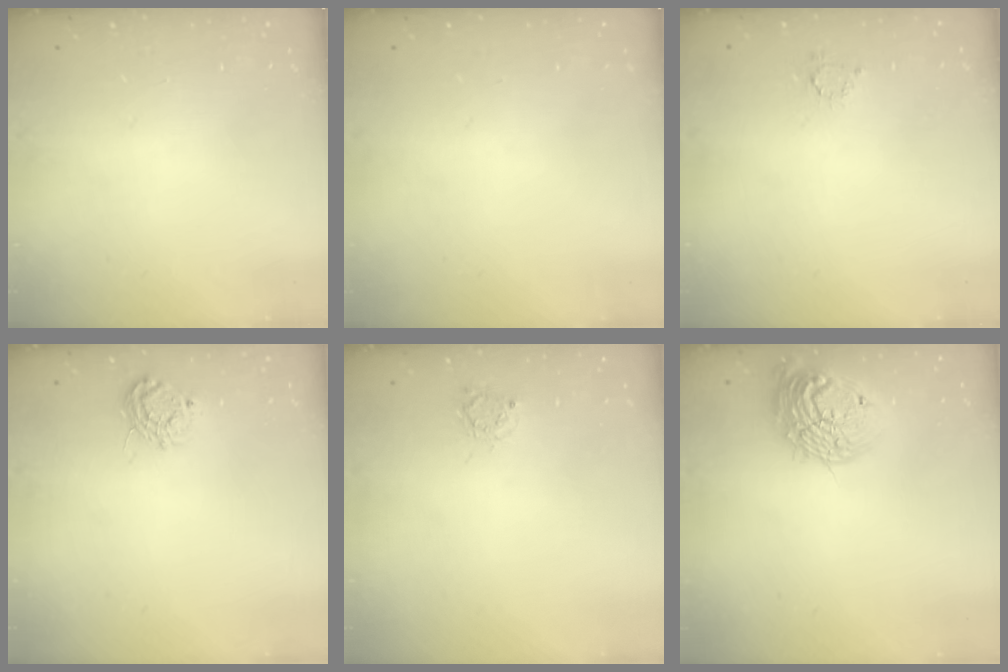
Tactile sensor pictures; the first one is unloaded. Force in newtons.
{"total": 0.0}
{"total": 2.7, "press": 2.7, "slide": 0.4}
{"total": 7.5, "press": 7.5, "slide": 0.4}
{"total": 2.8, "press": 2.8, "slide": 0.4}
{"total": 16.1, "press": 16.1, "slide": 1.0}